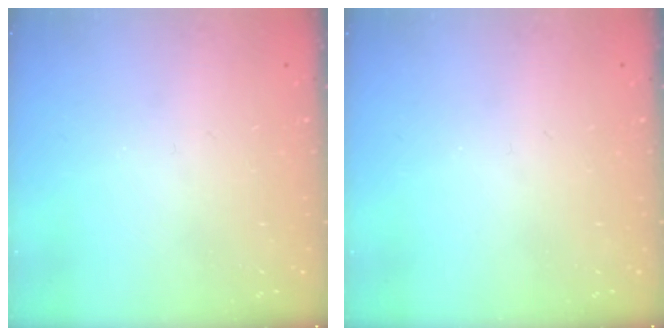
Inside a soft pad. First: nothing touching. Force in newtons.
{"total": 0.0}